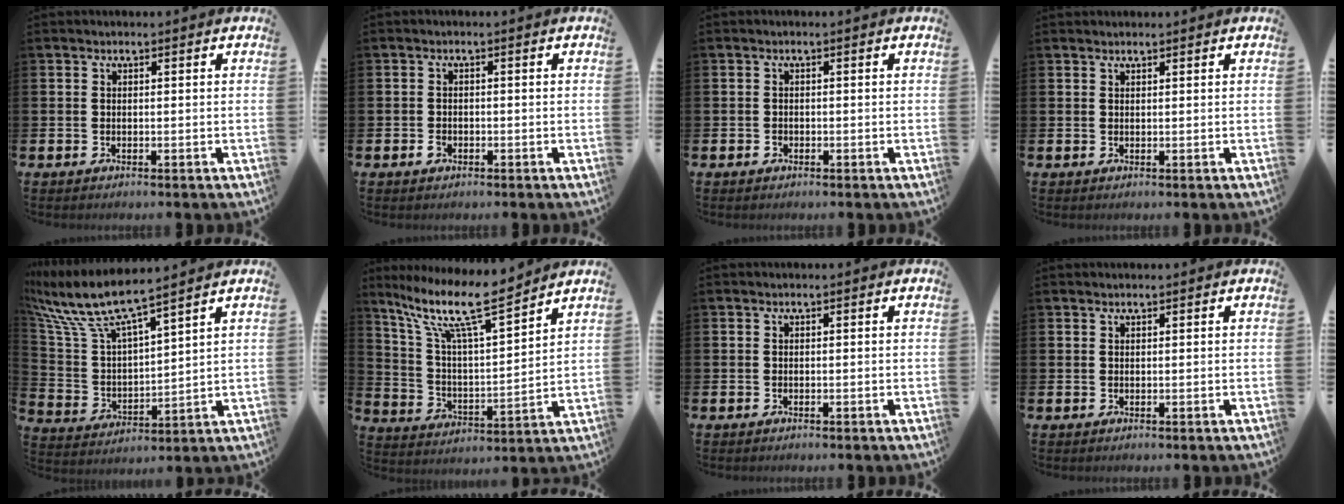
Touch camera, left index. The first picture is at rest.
{"total": 1.2, "force": [-0.6, 0.9, 0.5], "torque": [-0.006, 0.001, -0.014]}
{"total": 0.6, "force": [-0.4, 0.5, 0.1], "torque": [-0.007, 0.006, -0.008]}
{"total": 1.0, "force": [1.0, 0.1, 0.0], "torque": [0.011, -0.003, 0.015]}
{"total": 8.6, "force": [7.6, 1.3, 3.7], "torque": [-0.111, -0.049, 0.129]}
{"total": 11.9, "force": [9.4, 2.3, 6.9], "torque": [-0.154, -0.052, 0.158]}
{"total": 0.0}
{"total": 0.8, "force": [0.8, 0.0, 0.1], "torque": [0.003, -0.001, 0.013]}